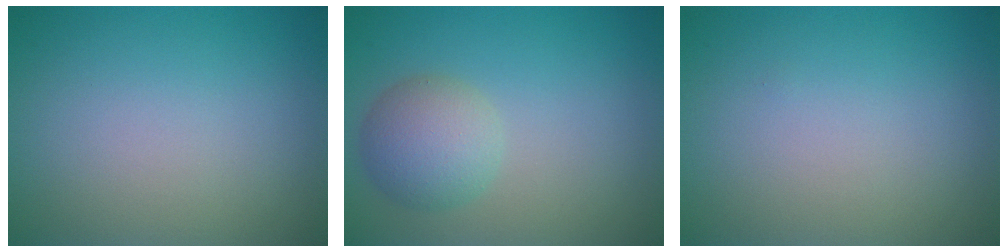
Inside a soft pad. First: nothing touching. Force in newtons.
{"total": 3.7, "press": 3.7, "slide": 0.3}
{"total": 0.0}